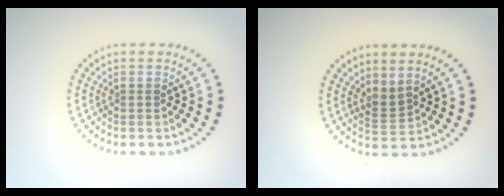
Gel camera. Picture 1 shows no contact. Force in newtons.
{"total": 1.9, "press": 1.4, "slide": 1.3}